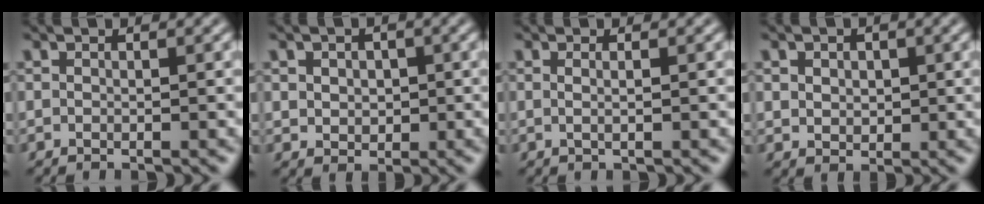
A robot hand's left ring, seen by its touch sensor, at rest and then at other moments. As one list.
[{"total": 2.4, "force": [0.5, 1.9, 1.3], "torque": [-0.021, 0.007, 0.003]}, {"total": 1.0, "force": [0.2, 0.4, 0.9], "torque": [-0.011, -0.005, -0.003]}, {"total": 2.4, "force": [0.9, 1.9, 1.2], "torque": [-0.027, 0.005, 0.016]}]